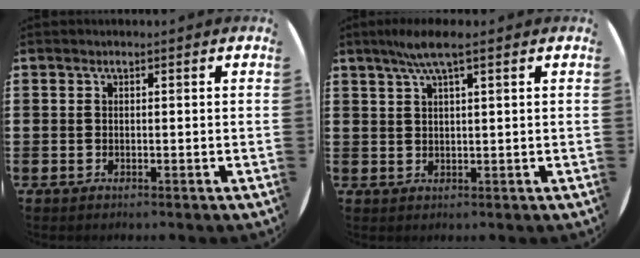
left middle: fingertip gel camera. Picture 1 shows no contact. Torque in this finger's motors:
{"motor_torque": [0.59, -0.46, 0.16, 0.05]}